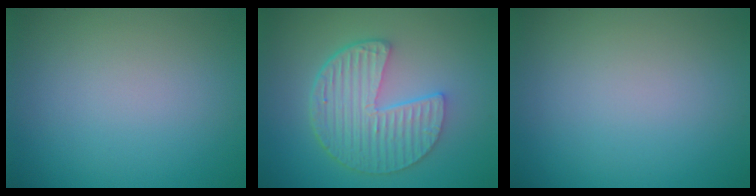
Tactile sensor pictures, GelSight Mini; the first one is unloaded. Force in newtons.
{"total": 6.3, "press": 4.6, "slide": 4.4}
{"total": 0.0}